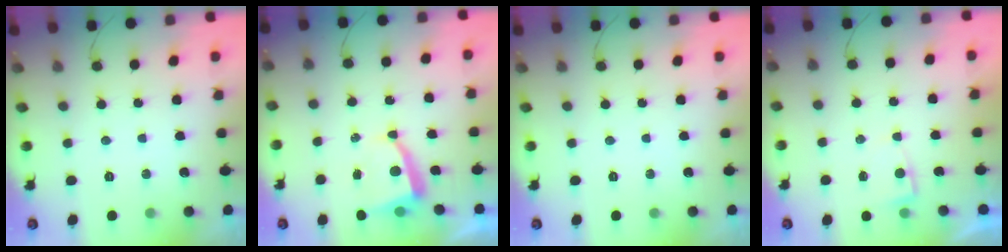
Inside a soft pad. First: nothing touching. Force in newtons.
{"total": 5.2, "press": 5.1, "slide": 0.6}
{"total": 0.0}
{"total": 1.8, "press": 1.8, "slide": 0.2}